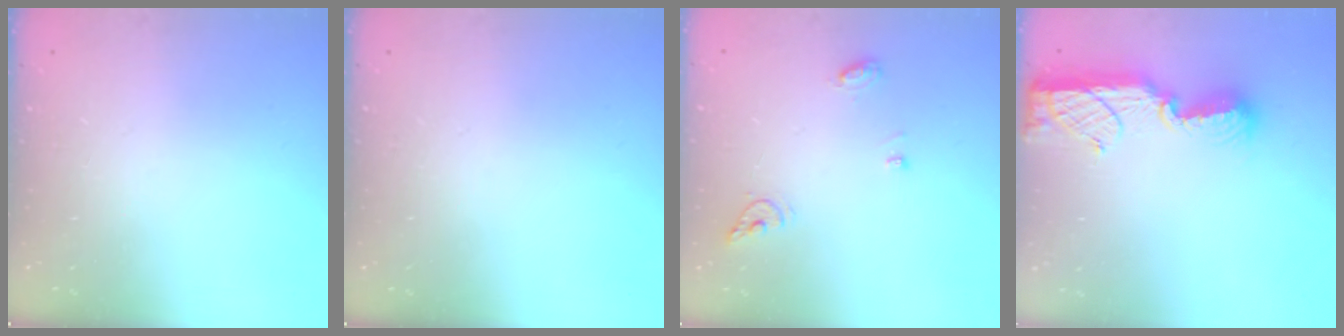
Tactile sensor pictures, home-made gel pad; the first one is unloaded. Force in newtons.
{"total": 0.0}
{"total": 6.1, "press": 6.1, "slide": 0.6}
{"total": 11.0, "press": 11.0, "slide": 1.0}